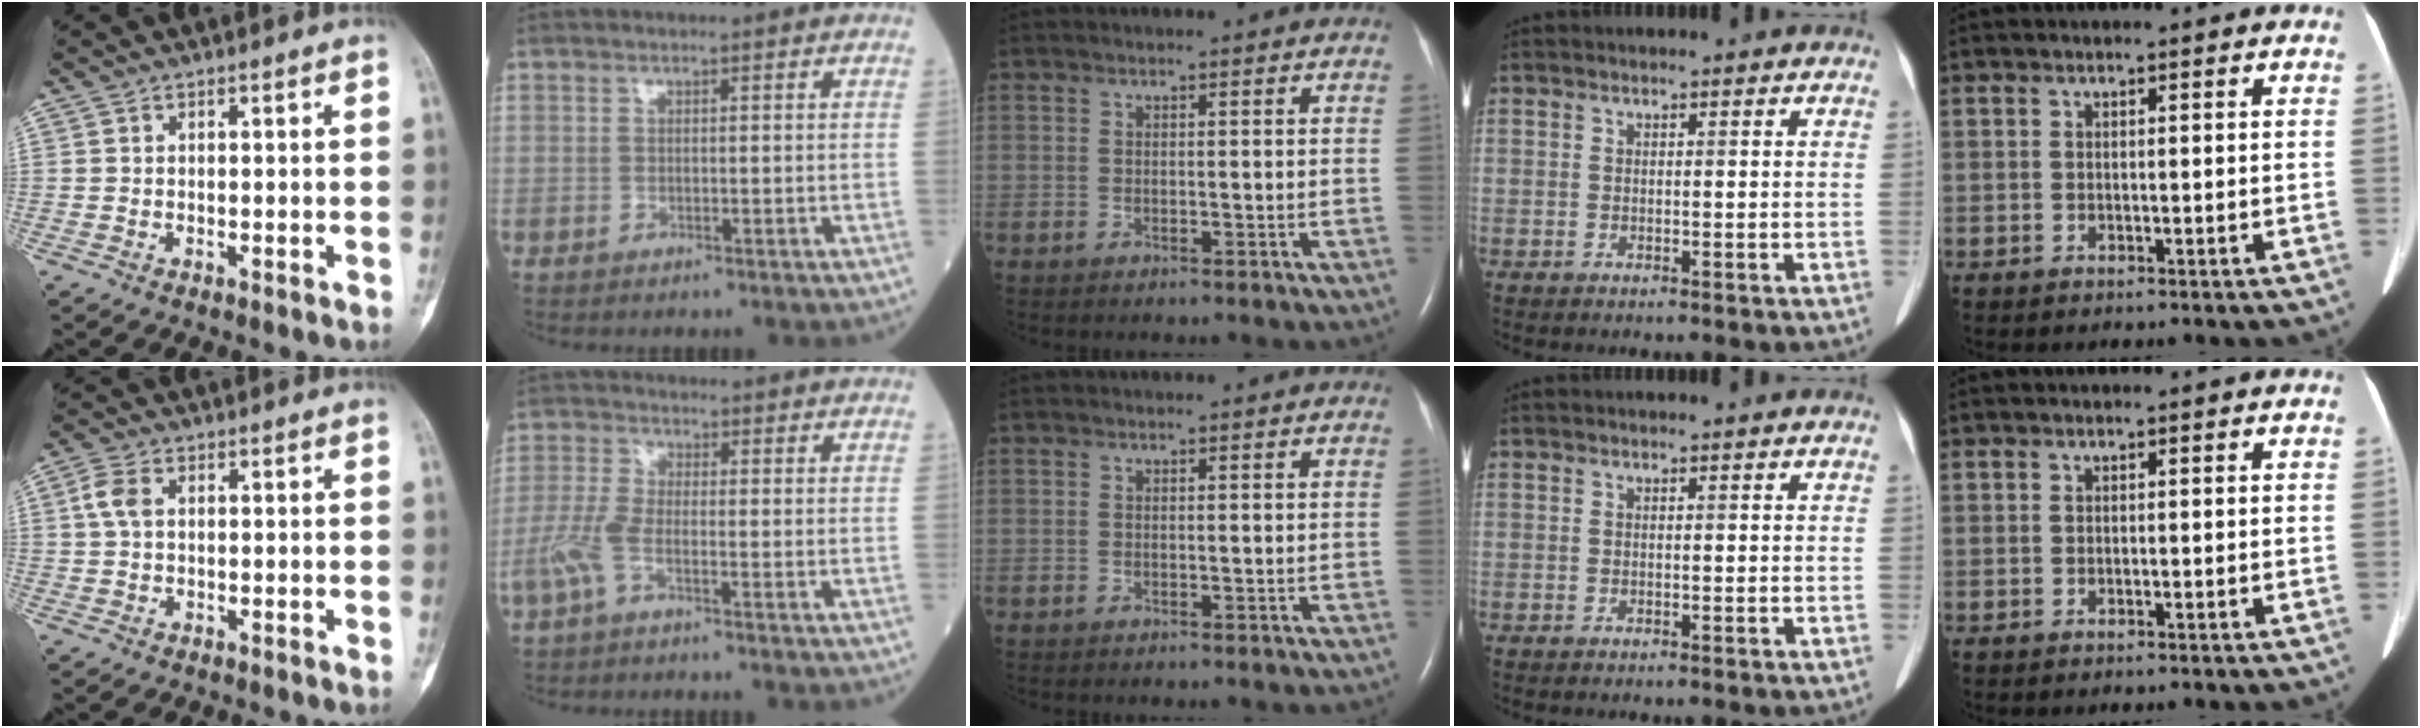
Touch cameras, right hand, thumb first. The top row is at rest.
{"thumb": {"total": 3.7, "force": [0.6, 2.3, 2.8], "torque": [-0.066, 0.010, 0.009]}, "index": {"total": 3.9, "force": [-1.9, 0.7, 3.4], "torque": [-0.092, 0.000, -0.046]}}